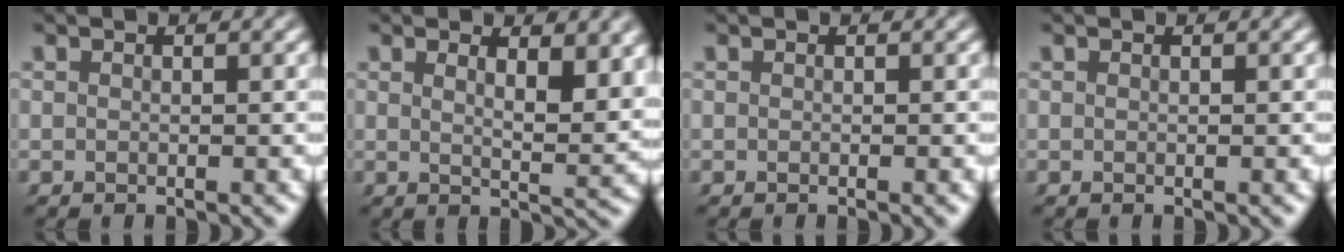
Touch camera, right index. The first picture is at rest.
{"total": 2.7, "force": [1.8, 0.0, 2.0], "torque": [-0.029, -0.011, 0.031]}
{"total": 0.0}
{"total": 0.0}